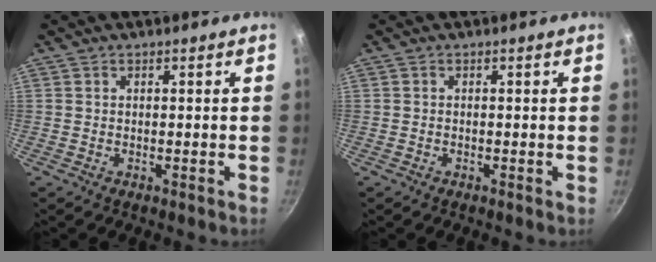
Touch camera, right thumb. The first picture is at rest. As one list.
[{"total": 0.0}]